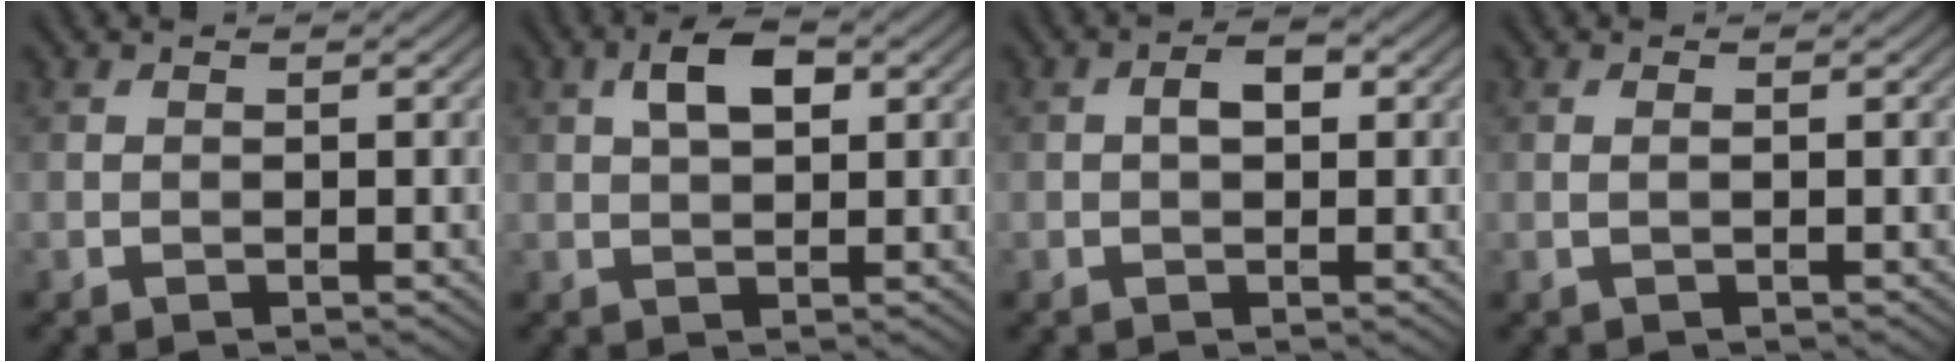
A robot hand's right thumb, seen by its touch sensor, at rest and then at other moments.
{"total": 4.5, "force": [1.5, 2.2, 3.6], "torque": [-0.073, 0.010, 0.024]}
{"total": 2.3, "force": [0.3, 1.3, 1.9], "torque": [-0.032, 0.006, 0.001]}
{"total": 0.5, "force": [0.0, -0.1, 0.5], "torque": [-0.012, 0.002, -0.001]}